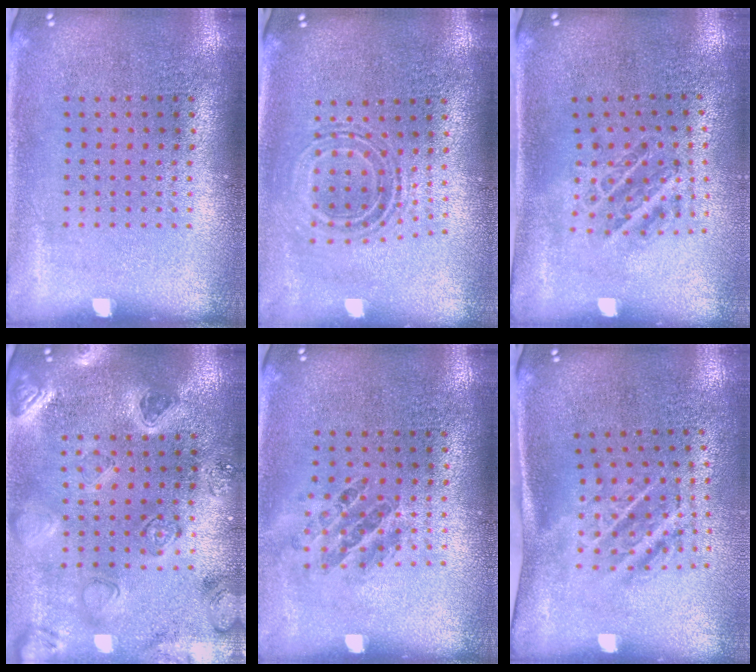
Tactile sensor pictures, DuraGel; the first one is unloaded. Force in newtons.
{"total": 0.7, "press": 0.7, "slide": 0.2}
{"total": 1.1, "press": 1.1, "slide": 0.2}
{"total": 2.3, "press": 2.2, "slide": 0.4}
{"total": 1.0, "press": 0.8, "slide": 0.5}
{"total": 1.8, "press": 1.2, "slide": 1.3}